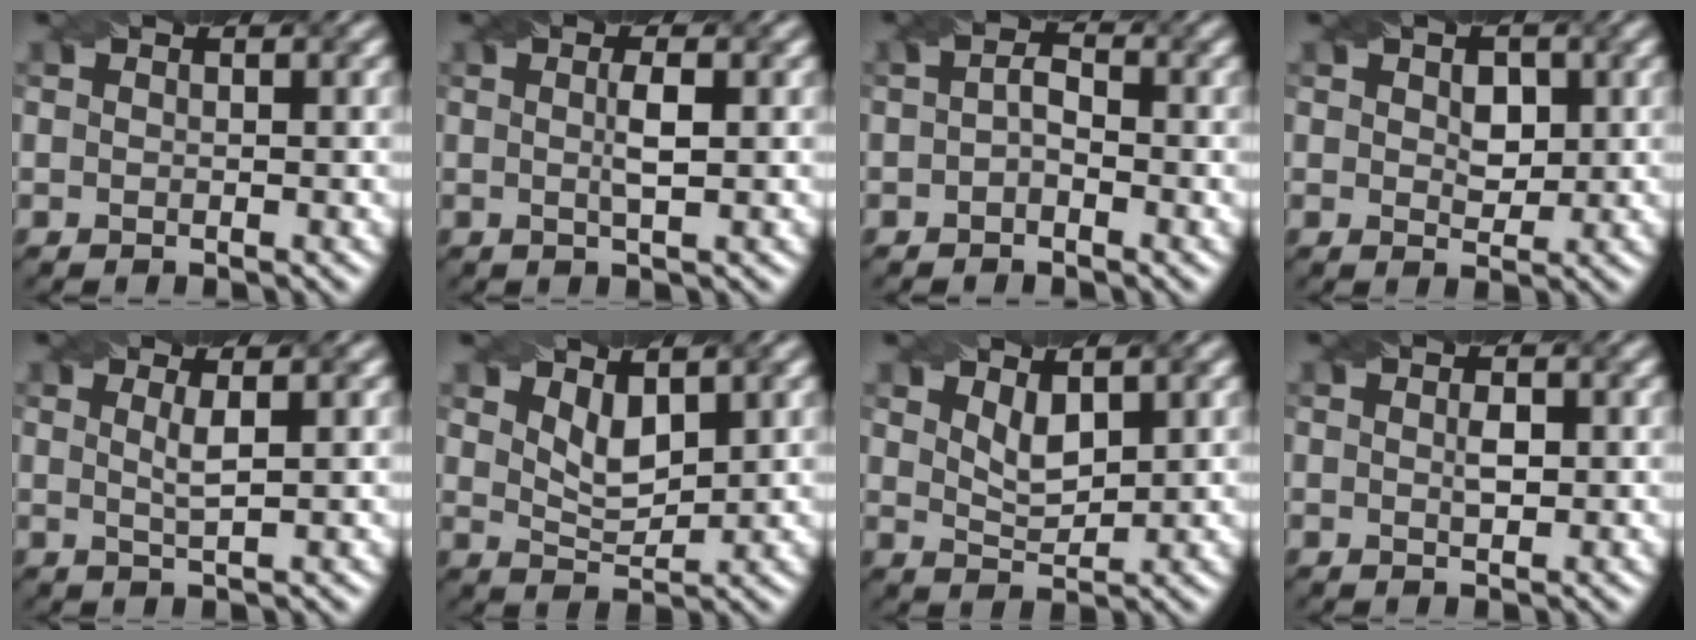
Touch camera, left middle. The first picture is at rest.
{"total": 2.1, "force": [0.2, 0.3, 2.0], "torque": [-0.039, 0.004, 0.001]}
{"total": 1.8, "force": [-0.4, 1.0, 1.4], "torque": [-0.030, 0.005, -0.011]}
{"total": 2.5, "force": [0.6, 1.7, 1.7], "torque": [-0.027, -0.004, 0.011]}
{"total": 1.9, "force": [0.6, 0.4, 1.8], "torque": [-0.032, -0.001, 0.008]}
{"total": 3.0, "force": [1.7, 1.4, 2.0], "torque": [-0.044, -0.007, 0.034]}
{"total": 2.5, "force": [1.5, 1.1, 1.7], "torque": [-0.036, -0.007, 0.032]}
{"total": 1.4, "force": [0.2, 0.6, 1.3], "torque": [-0.025, 0.002, 0.005]}